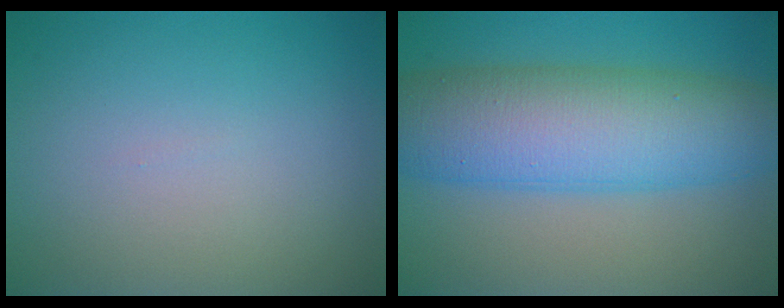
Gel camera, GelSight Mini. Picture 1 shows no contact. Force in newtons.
{"total": 10.4, "press": 10.4, "slide": 0.1}